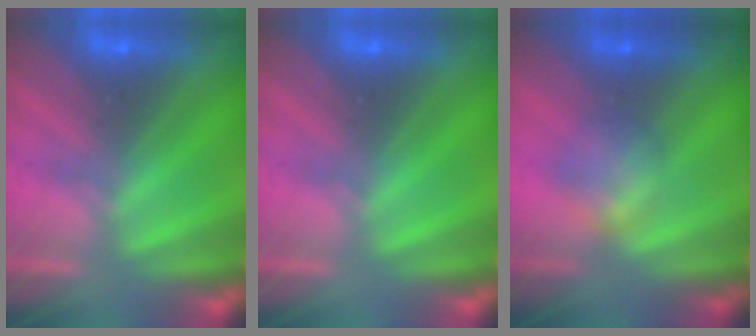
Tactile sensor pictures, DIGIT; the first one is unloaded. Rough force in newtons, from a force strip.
{"total": 0.0}
{"total": 2.3}